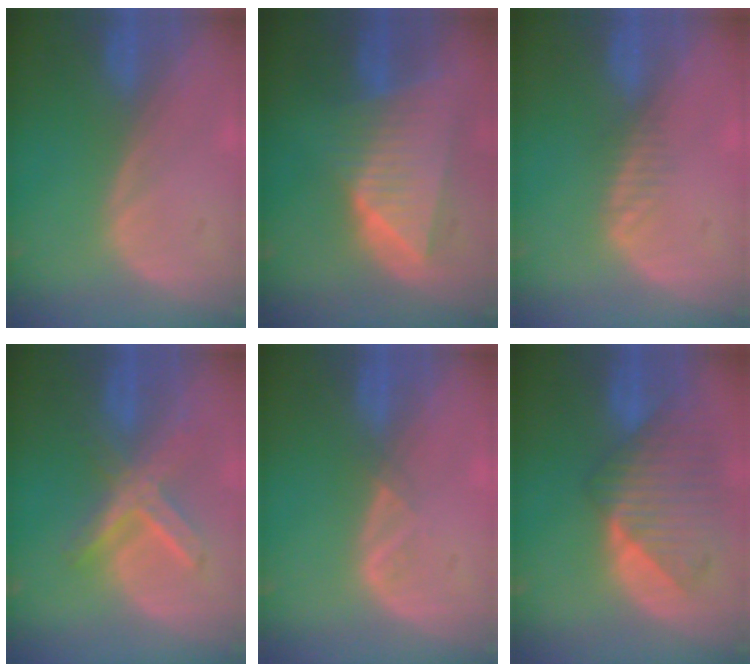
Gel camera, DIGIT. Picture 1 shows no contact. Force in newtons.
{"total": 9.1, "press": 8.1, "slide": 4.1}
{"total": 1.7, "press": 1.4, "slide": 1.0}
{"total": 6.9, "press": 6.2, "slide": 3.0}
{"total": 1.3, "press": 1.2, "slide": 0.7}
{"total": 9.4, "press": 8.4, "slide": 4.2}